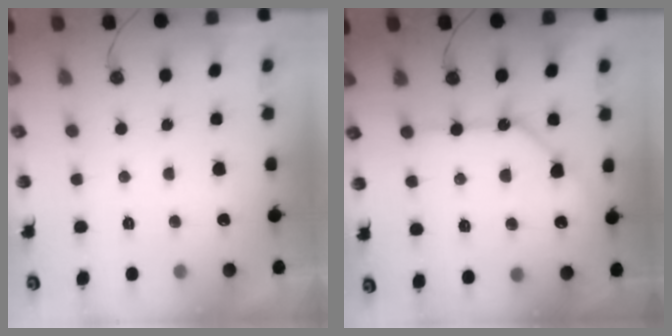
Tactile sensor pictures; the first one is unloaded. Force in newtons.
{"total": 9.2, "press": 9.2, "slide": 0.9}